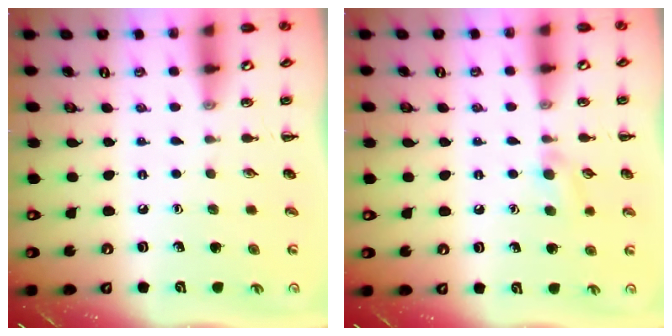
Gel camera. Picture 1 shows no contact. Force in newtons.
{"total": 6.0, "press": 5.8, "slide": 1.8}